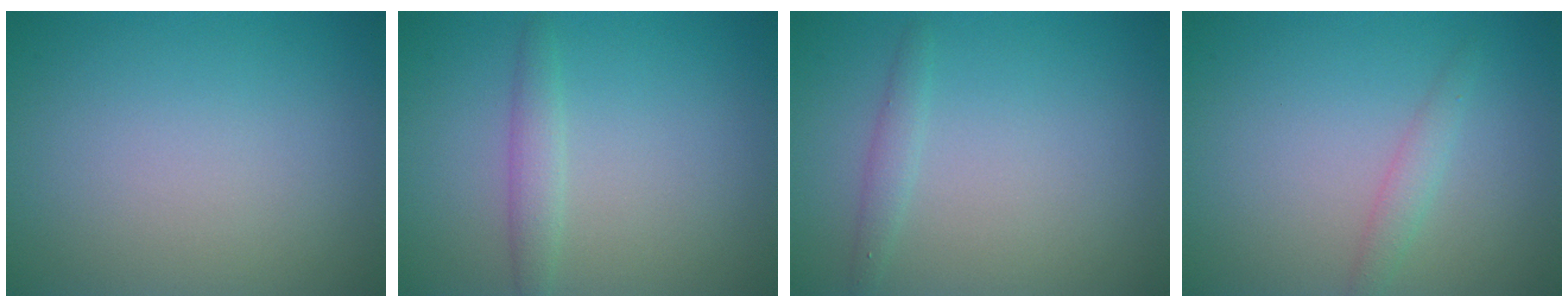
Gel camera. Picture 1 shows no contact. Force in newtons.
{"total": 1.7, "press": 1.7, "slide": 0.0}
{"total": 1.3, "press": 1.3, "slide": 0.0}
{"total": 1.4, "press": 1.4, "slide": 0.0}